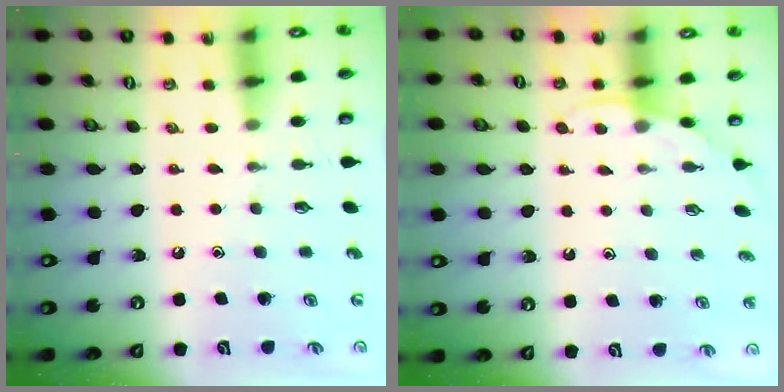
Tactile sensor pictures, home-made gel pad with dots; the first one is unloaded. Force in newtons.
{"total": 4.6, "press": 4.6, "slide": 0.3}